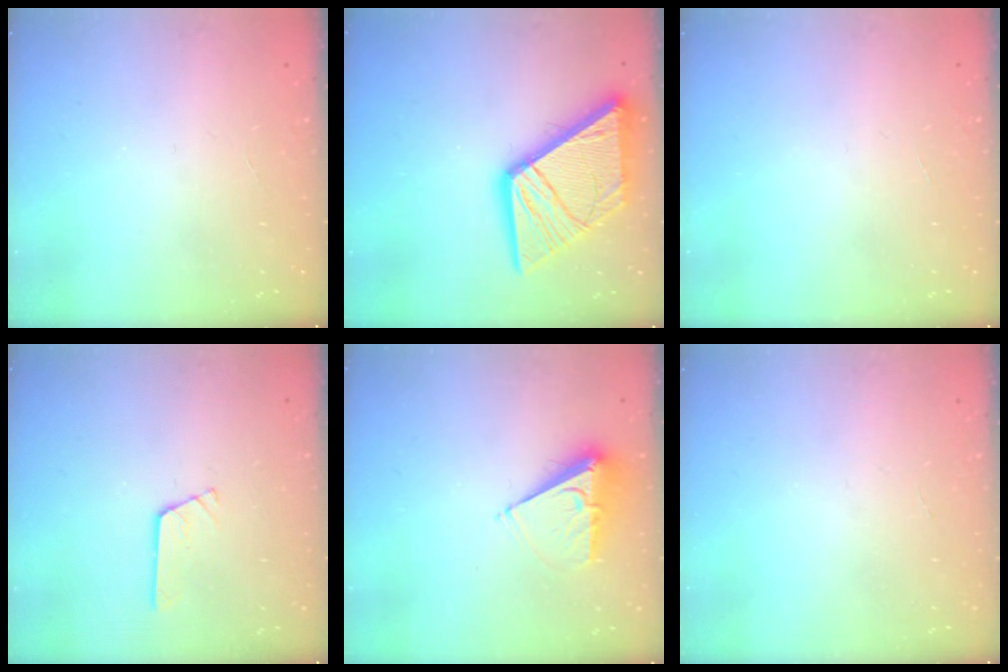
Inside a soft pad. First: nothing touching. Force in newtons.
{"total": 19.4, "press": 19.2, "slide": 2.2}
{"total": 0.0}
{"total": 2.9, "press": 2.8, "slide": 0.3}
{"total": 7.0, "press": 7.0, "slide": 0.7}
{"total": 0.0}